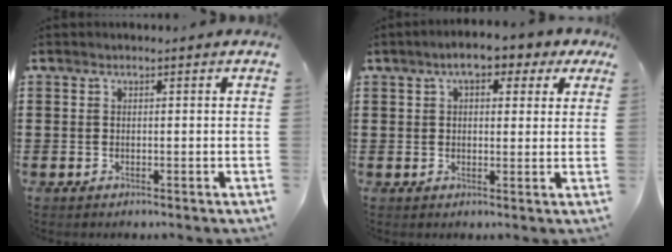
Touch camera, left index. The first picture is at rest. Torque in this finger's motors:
{"motor_torque": [2.13, 0.00, 0.82, 0.16]}